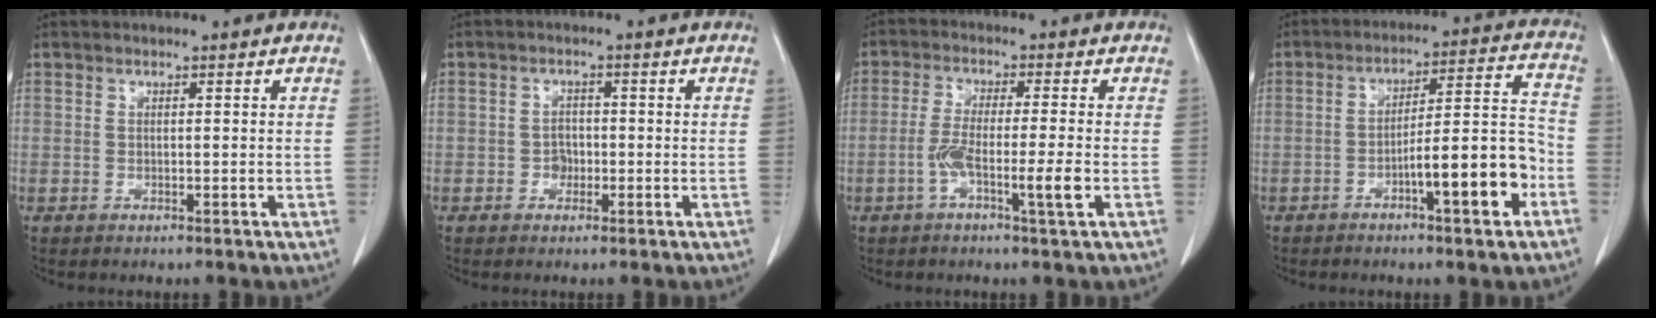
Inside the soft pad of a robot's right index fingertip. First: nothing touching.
{"total": 2.1, "force": [-0.6, 1.7, 1.0], "torque": [-0.012, 0.007, -0.009]}
{"total": 6.6, "force": [-2.2, 0.0, 6.2], "torque": [-0.116, -0.004, -0.040]}
{"total": 11.6, "force": [-4.9, 1.4, 10.4], "torque": [-0.151, 0.021, -0.071]}